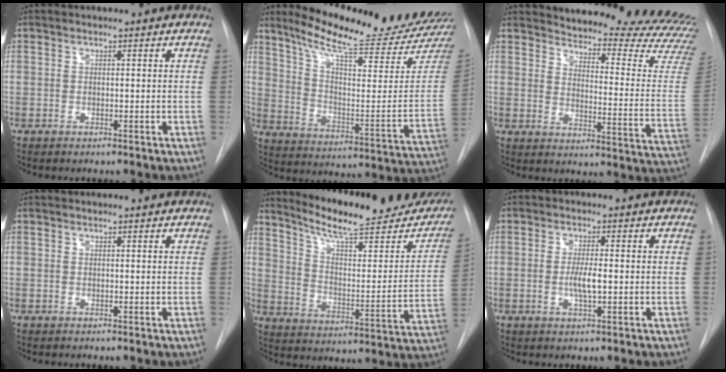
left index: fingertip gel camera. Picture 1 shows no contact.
{"total": 22.2, "force": [20.2, 0.1, 9.2], "torque": [-0.148, -0.103, 0.280]}
{"total": 24.3, "force": [23.3, 1.8, 6.7], "torque": [-0.087, -0.160, 0.264]}
{"total": 0.8, "force": [0.8, 0.0, 0.1], "torque": [-0.008, 0.009, 0.010]}
{"total": 23.0, "force": [19.9, 4.2, 10.8], "torque": [-0.153, -0.046, 0.269]}
{"total": 3.3, "force": [-0.8, 0.3, 3.2], "torque": [-0.063, -0.007, -0.012]}